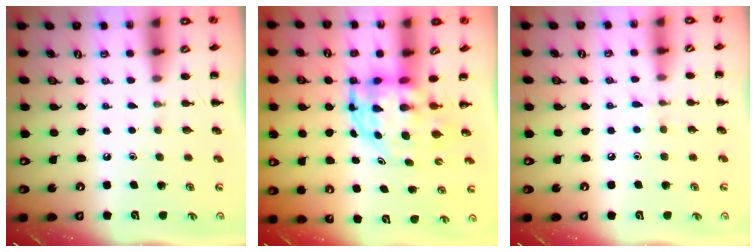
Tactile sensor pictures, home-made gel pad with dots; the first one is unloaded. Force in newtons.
{"total": 5.3, "press": 5.1, "slide": 1.6}
{"total": 4.4, "press": 4.1, "slide": 1.6}